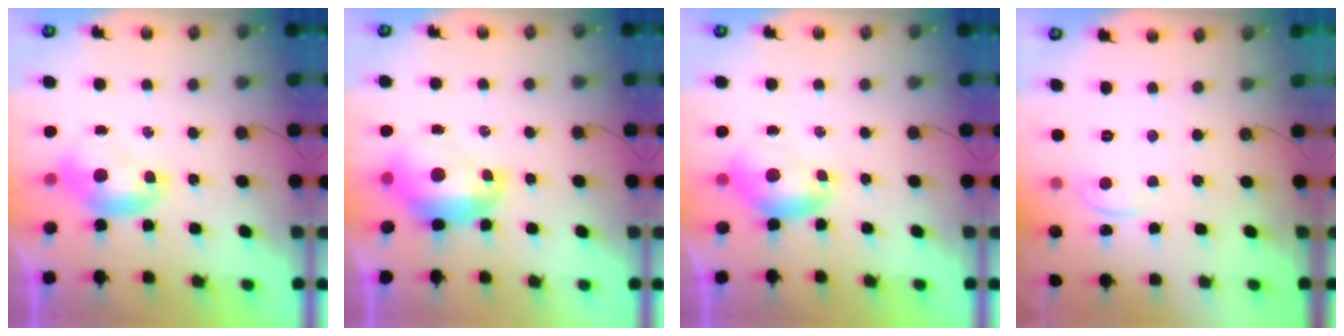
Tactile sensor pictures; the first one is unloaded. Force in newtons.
{"total": 2.8, "press": 2.7, "slide": 0.7}
{"total": 1.0, "press": 0.4, "slide": 0.9}
{"total": 1.7, "press": 1.6, "slide": 0.3}